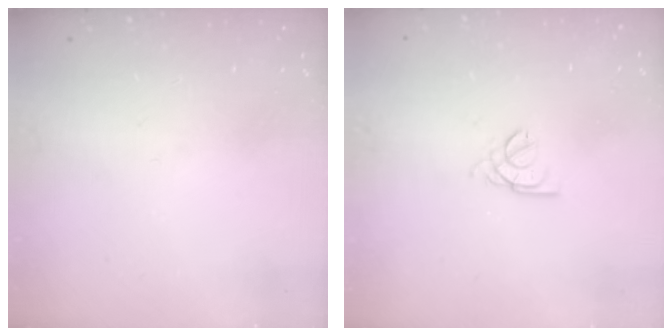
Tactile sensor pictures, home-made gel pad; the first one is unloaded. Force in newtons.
{"total": 2.2, "press": 2.1, "slide": 0.5}